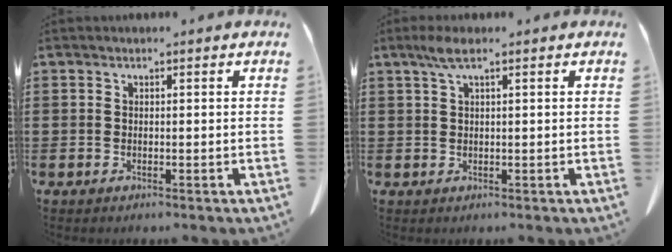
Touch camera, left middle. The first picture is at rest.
{"total": 2.5, "force": [1.1, 0.4, 2.2], "torque": [-0.046, 0.002, 0.019]}